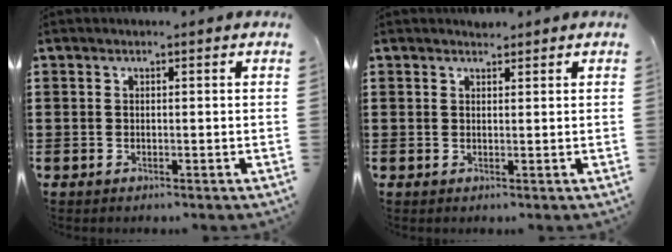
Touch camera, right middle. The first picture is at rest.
{"total": 1.0, "force": [1.0, 0.2, -0.1], "torque": [0.000, -0.002, 0.020]}